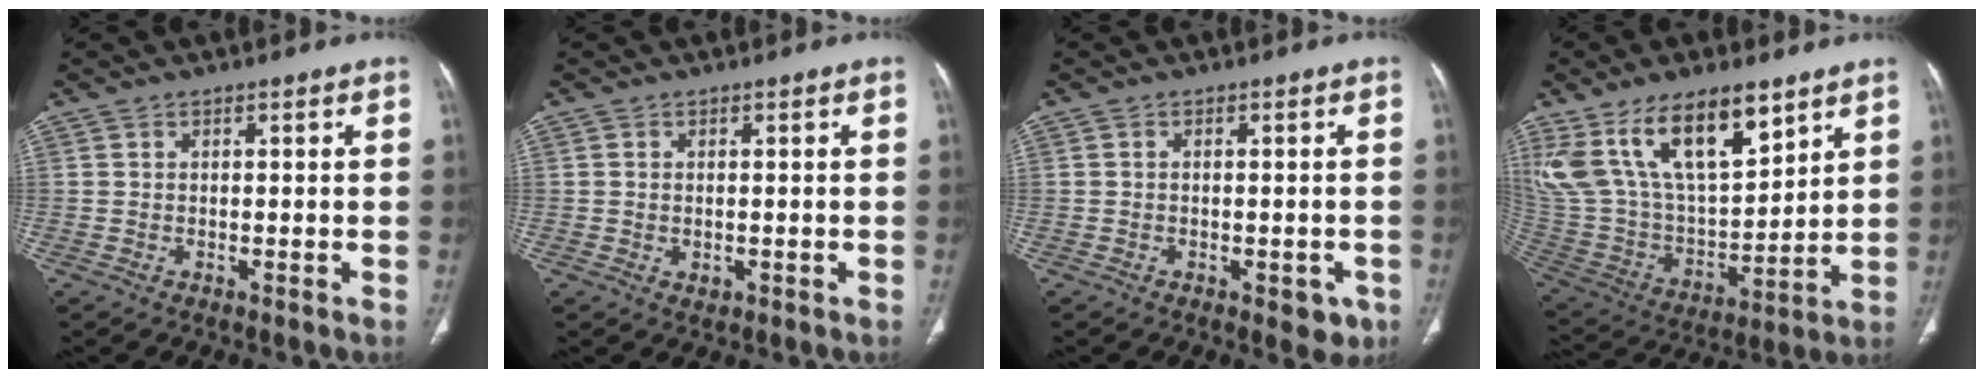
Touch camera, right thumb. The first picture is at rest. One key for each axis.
{"total": 1.4, "fx": -0.2, "fy": 1.0, "fz": 0.9, "tx": -0.015, "ty": -0.002, "tz": 0.000}
{"total": 4.0, "fx": -1.7, "fy": 2.2, "fz": 2.9, "tx": -0.014, "ty": 0.003, "tz": -0.017}
{"total": 23.9, "fx": 14.0, "fy": 10.9, "fz": 15.9, "tx": -0.283, "ty": -0.047, "tz": 0.274}